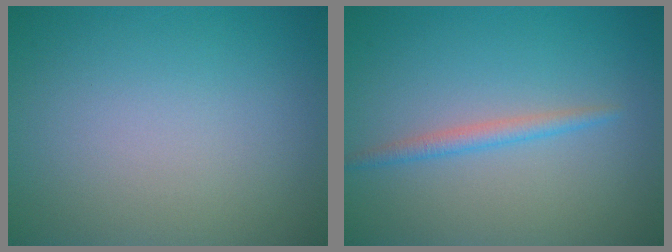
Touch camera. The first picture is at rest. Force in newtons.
{"total": 1.6, "press": 1.6, "slide": 0.0}